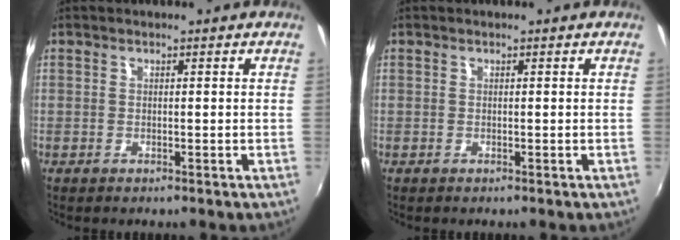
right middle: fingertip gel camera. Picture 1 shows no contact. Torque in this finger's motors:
{"motor_torque": [0.12, -0.11, 0.04, 0.01]}